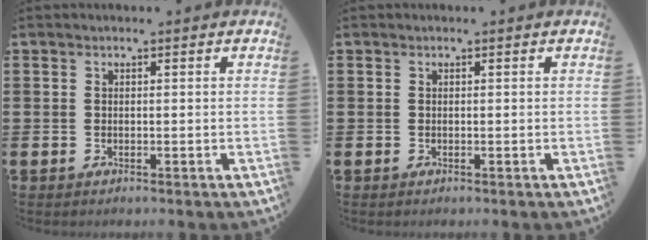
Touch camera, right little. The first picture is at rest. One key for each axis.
{"total": 0.0}